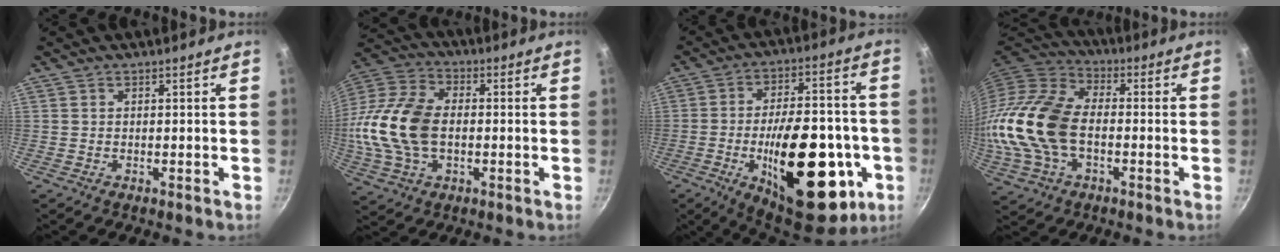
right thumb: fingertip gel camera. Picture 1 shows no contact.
{"total": 18.8, "force": [-1.1, 12.1, 14.4], "torque": [-0.287, 0.029, -0.029]}
{"total": 28.8, "force": [-8.0, 13.5, 24.1], "torque": [-0.307, 0.026, -0.100]}
{"total": 18.3, "force": [-2.1, 11.5, 14.0], "torque": [-0.271, 0.029, -0.050]}